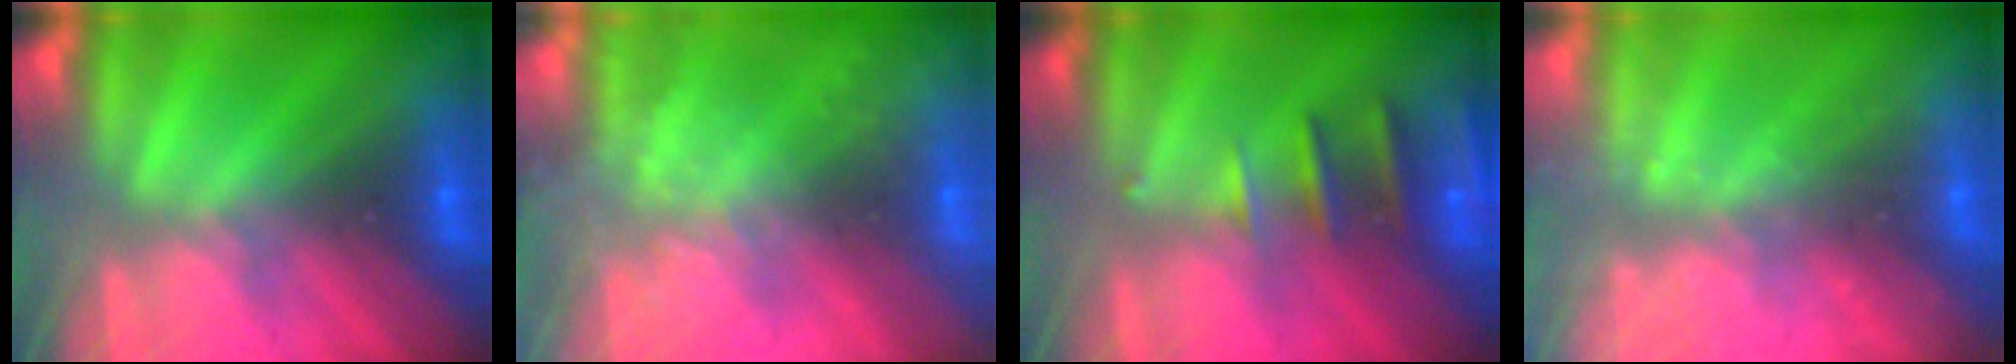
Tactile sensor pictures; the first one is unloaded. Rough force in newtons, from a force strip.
{"total": 7.7}
{"total": 2.4}
{"total": 2.1}